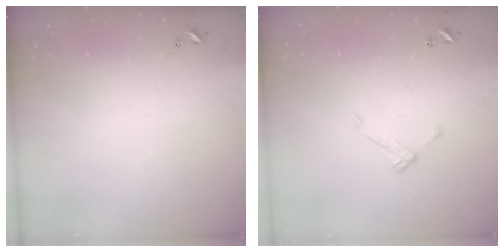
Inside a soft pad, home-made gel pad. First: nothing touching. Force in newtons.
{"total": 8.2, "press": 8.1, "slide": 0.4}